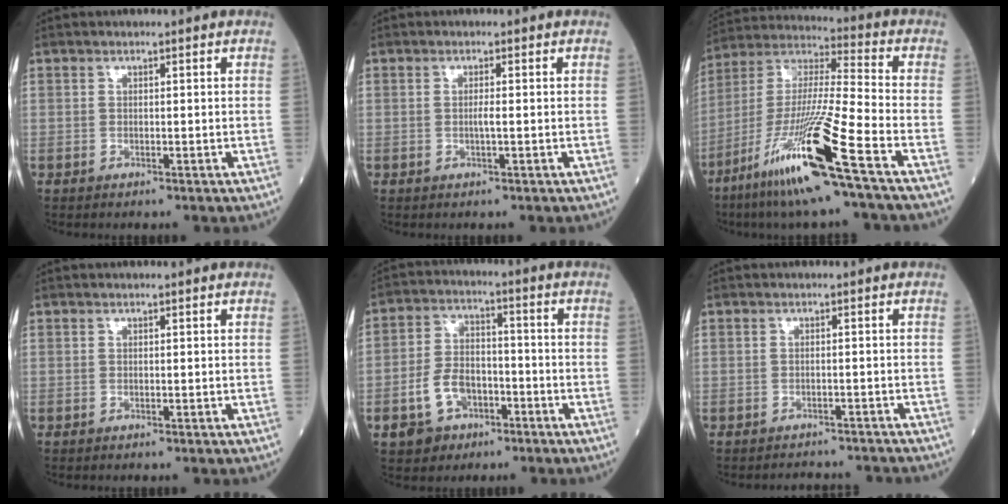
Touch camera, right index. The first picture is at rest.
{"total": 1.1, "force": [-0.2, -0.1, 1.1], "torque": [-0.022, -0.001, -0.003]}
{"total": 19.0, "force": [-9.9, -0.9, 16.1], "torque": [-0.350, -0.049, -0.194]}
{"total": 0.0}
{"total": 8.4, "force": [-3.7, 5.9, 4.7], "torque": [-0.110, 0.015, -0.058]}
{"total": 5.9, "force": [-5.8, 0.9, 0.5], "torque": [-0.001, 0.000, -0.066]}